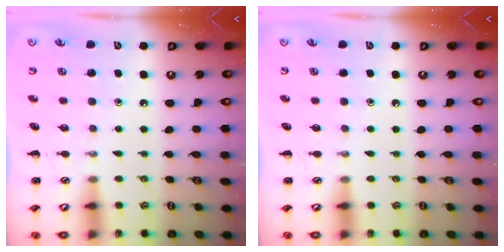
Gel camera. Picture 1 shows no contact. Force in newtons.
{"total": 0.0}